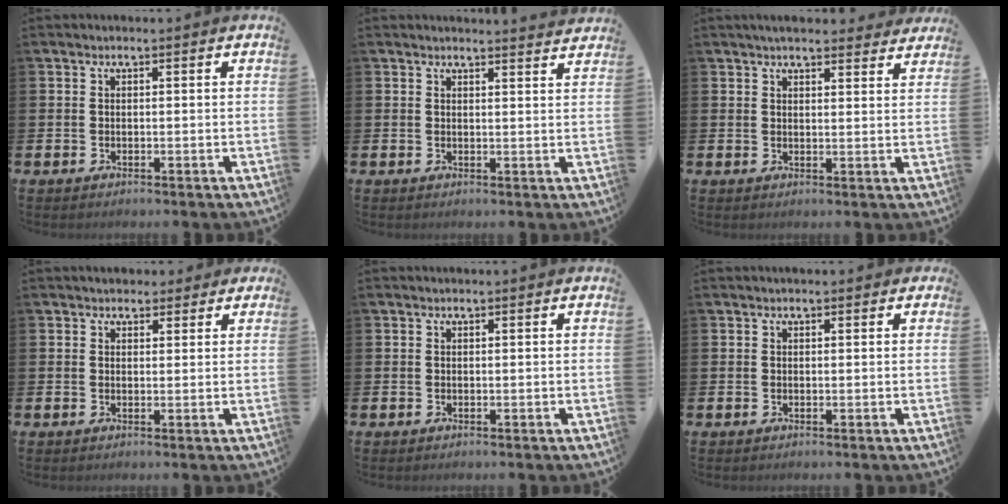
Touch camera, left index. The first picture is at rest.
{"total": 2.3, "force": [2.3, -0.1, -0.1], "torque": [0.012, -0.019, 0.038]}
{"total": 3.8, "force": [3.6, 0.6, 0.9], "torque": [-0.013, -0.016, 0.064]}
{"total": 2.3, "force": [1.9, 1.2, -0.1], "torque": [0.007, -0.002, 0.032]}
{"total": 0.0}
{"total": 0.5, "force": [0.2, 0.4, 0.2], "torque": [-0.002, 0.006, 0.002]}